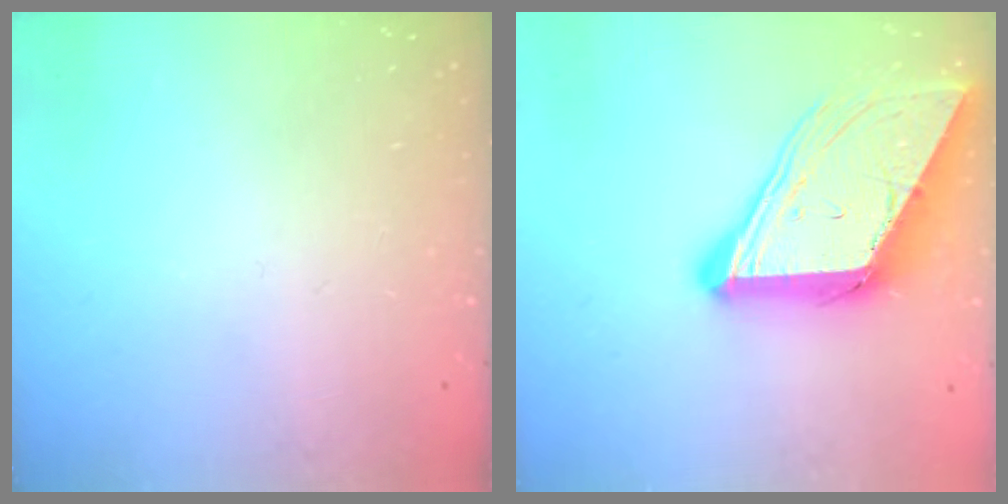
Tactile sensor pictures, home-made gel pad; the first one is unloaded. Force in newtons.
{"total": 18.6, "press": 18.5, "slide": 2.0}